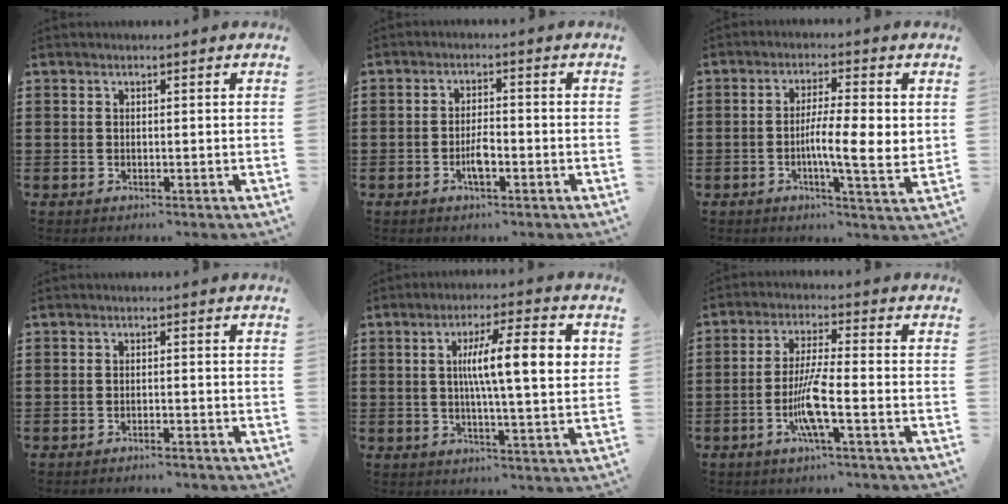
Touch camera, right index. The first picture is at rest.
{"total": 3.2, "force": [-1.4, 0.9, 2.7], "torque": [-0.056, 0.001, -0.028]}
{"total": 7.2, "force": [-0.4, 1.3, 7.1], "torque": [-0.118, -0.002, -0.011]}
{"total": 1.2, "force": [-1.1, -0.1, 0.3], "torque": [-0.009, 0.001, -0.022]}
{"total": 11.5, "force": [2.2, 2.0, 11.1], "torque": [-0.191, 0.007, 0.027]}
{"total": 7.2, "force": [-2.6, 0.5, 6.7], "torque": [-0.146, -0.016, -0.057]}